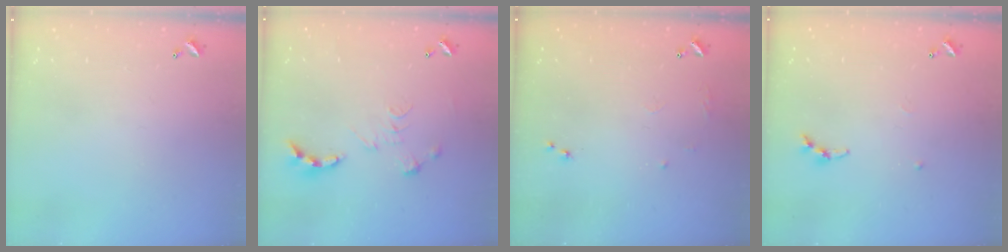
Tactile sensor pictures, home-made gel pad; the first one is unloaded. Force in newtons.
{"total": 0.0}
{"total": 6.4, "press": 6.3, "slide": 1.0}
{"total": 6.2, "press": 6.1, "slide": 0.7}